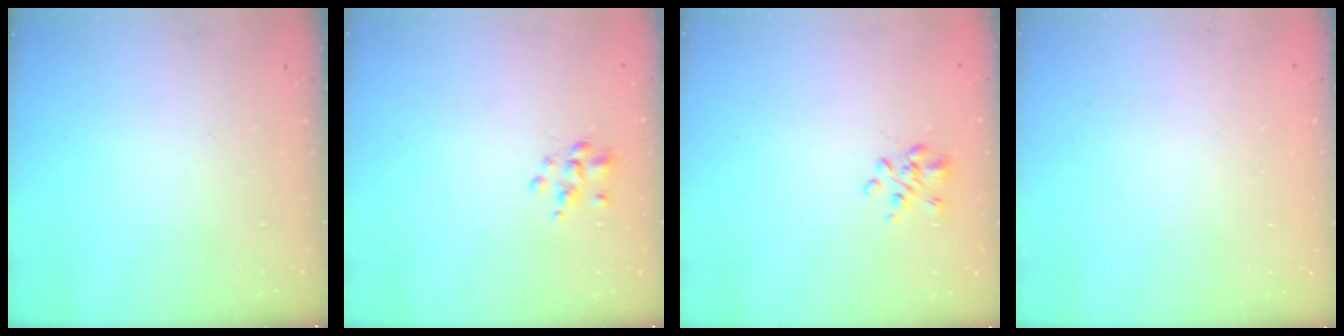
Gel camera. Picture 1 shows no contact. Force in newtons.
{"total": 2.7, "press": 2.5, "slide": 0.9}
{"total": 1.4, "press": 1.2, "slide": 0.8}
{"total": 1.7, "press": 1.7, "slide": 0.2}